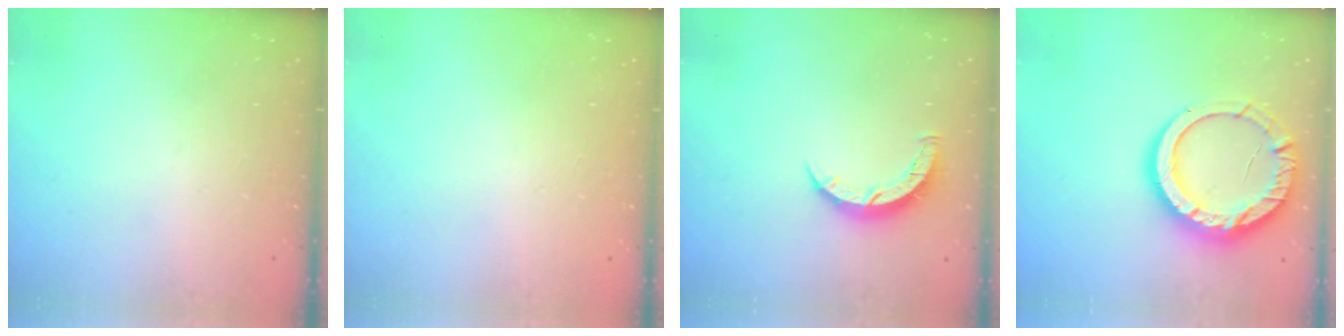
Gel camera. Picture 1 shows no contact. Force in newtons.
{"total": 2.5, "press": 2.5, "slide": 0.2}
{"total": 5.5, "press": 5.5, "slide": 0.5}
{"total": 16.9, "press": 16.8, "slide": 1.5}